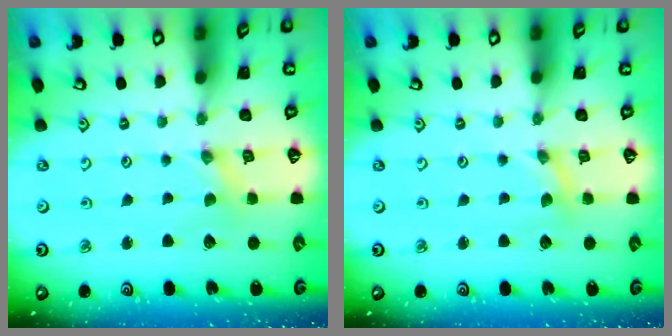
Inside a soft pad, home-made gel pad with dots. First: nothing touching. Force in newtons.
{"total": 0.0}